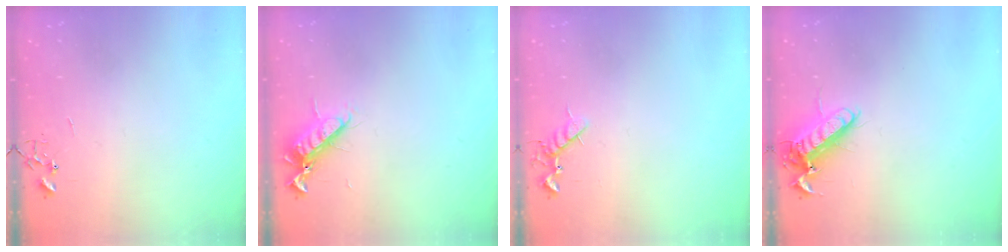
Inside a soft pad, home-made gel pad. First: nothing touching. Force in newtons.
{"total": 11.1, "press": 11.1, "slide": 1.3}
{"total": 7.0, "press": 6.9, "slide": 1.1}
{"total": 12.7, "press": 12.5, "slide": 2.1}